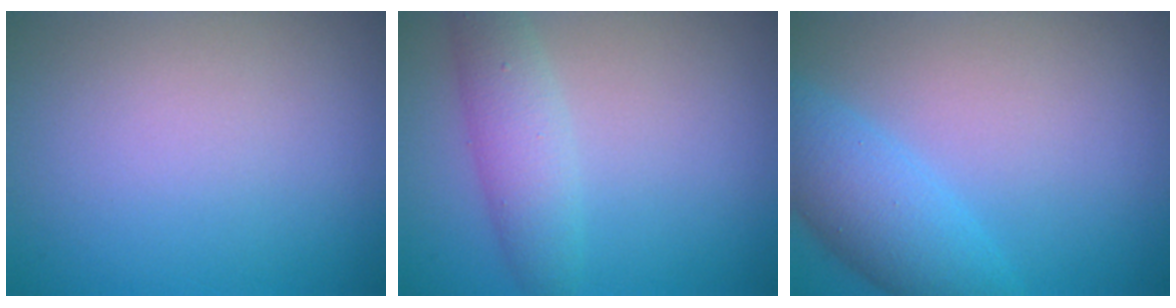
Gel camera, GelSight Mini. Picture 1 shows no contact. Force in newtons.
{"total": 3.4, "press": 3.4, "slide": 0.1}
{"total": 5.0, "press": 5.0, "slide": 0.2}